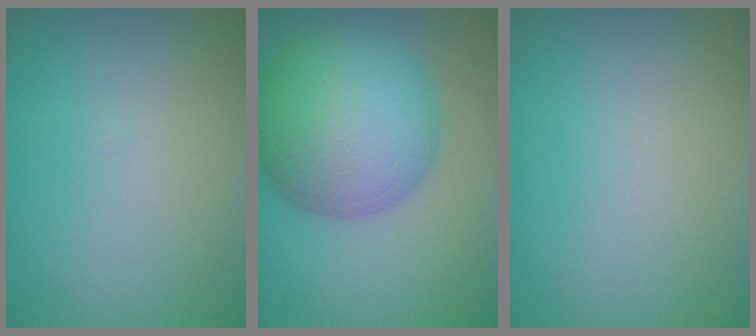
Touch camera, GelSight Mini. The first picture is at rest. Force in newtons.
{"total": 11.1, "press": 11.1, "slide": 0.2}
{"total": 0.0}